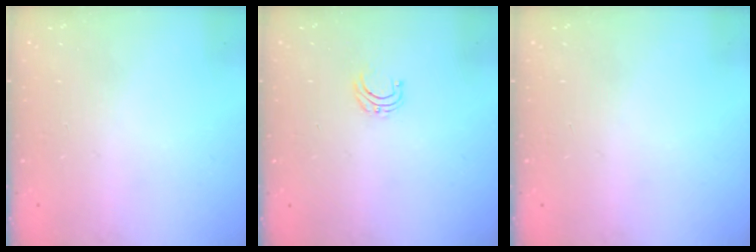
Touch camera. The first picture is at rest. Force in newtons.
{"total": 4.0, "press": 4.0, "slide": 0.3}
{"total": 0.0}